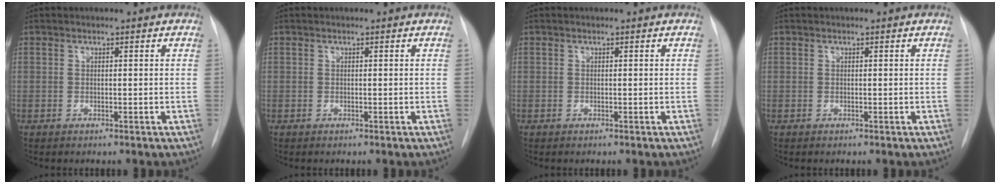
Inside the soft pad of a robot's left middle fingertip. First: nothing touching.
{"total": 0.0}
{"total": 0.0}
{"total": 0.0}